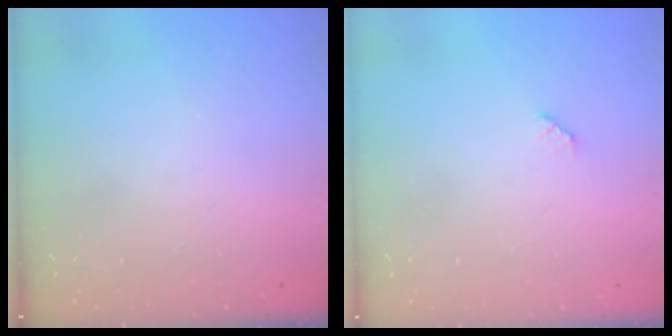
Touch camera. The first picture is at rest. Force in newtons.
{"total": 2.5, "press": 2.5, "slide": 0.4}